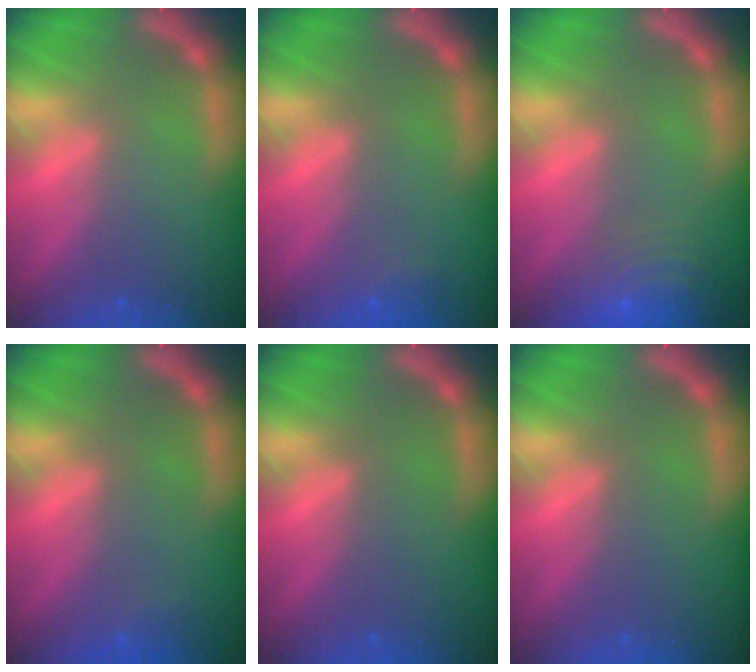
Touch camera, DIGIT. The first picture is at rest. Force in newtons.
{"total": 1.4}
{"total": 9.1}
{"total": 0.9}
{"total": 0.0}
{"total": 0.0}